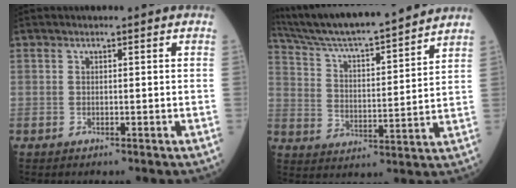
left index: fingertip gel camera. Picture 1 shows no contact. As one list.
[{"total": 19.7, "force": [18.0, 0.3, 8.2], "torque": [-0.149, 0.005, 0.285]}]